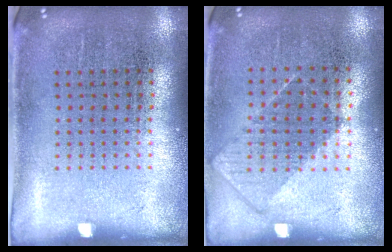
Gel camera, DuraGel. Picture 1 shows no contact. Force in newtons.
{"total": 0.9, "press": 0.7, "slide": 0.5}